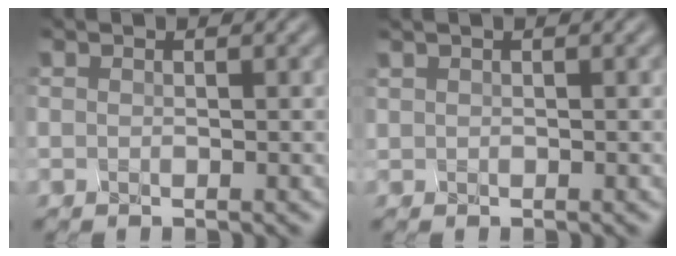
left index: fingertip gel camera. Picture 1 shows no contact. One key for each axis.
{"total": 0.7, "fx": 0.1, "fy": -0.4, "fz": -0.5, "tx": 0.005, "ty": 0.001, "tz": 0.016}